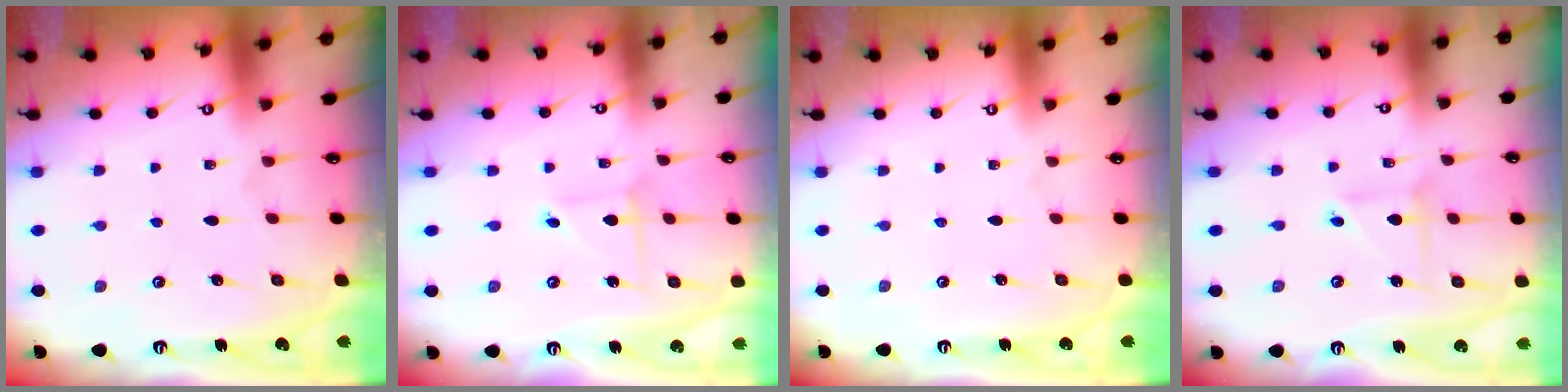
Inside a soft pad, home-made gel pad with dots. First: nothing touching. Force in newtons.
{"total": 2.2, "press": 2.2, "slide": 0.0}
{"total": 0.0}
{"total": 3.2, "press": 3.2, "slide": 0.3}